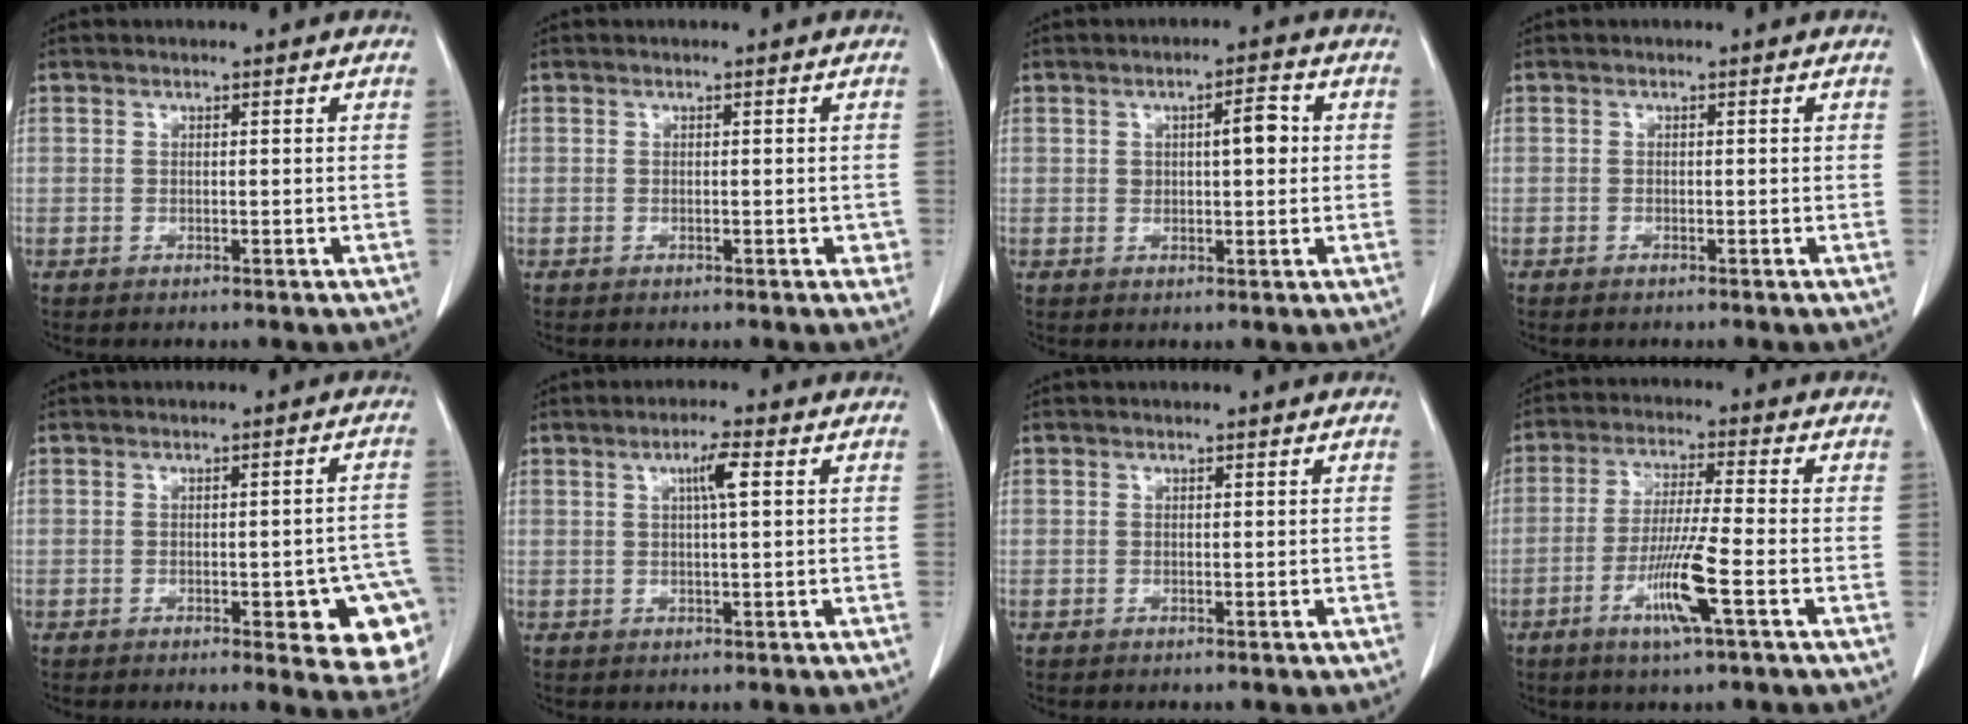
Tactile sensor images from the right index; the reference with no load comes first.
{"total": 1.1, "force": [-0.3, 0.6, 0.9], "torque": [-0.005, 0.002, -0.003]}
{"total": 4.2, "force": [0.8, 1.3, 3.9], "torque": [-0.059, 0.010, 0.013]}
{"total": 0.5, "force": [-0.4, 0.0, 0.3], "torque": [-0.012, -0.004, -0.005]}
{"total": 10.8, "force": [-4.0, 2.6, 9.7], "torque": [-0.055, 0.012, -0.041]}
{"total": 3.4, "force": [1.1, 0.1, 3.3], "torque": [-0.057, 0.002, 0.017]}
{"total": 0.0}
{"total": 8.9, "force": [-3.5, -0.5, 8.1], "torque": [-0.158, -0.014, -0.068]}